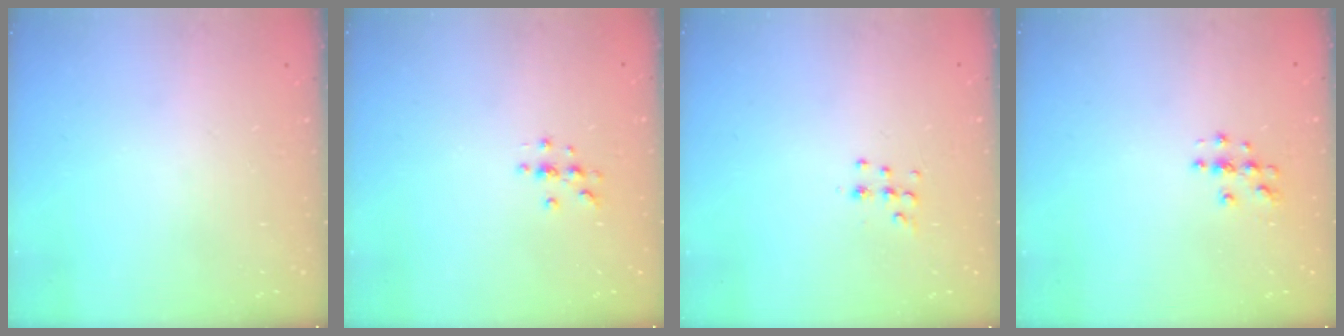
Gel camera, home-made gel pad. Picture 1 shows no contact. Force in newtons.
{"total": 3.2, "press": 3.2, "slide": 0.4}
{"total": 7.6, "press": 7.5, "slide": 1.2}
{"total": 3.8, "press": 3.8, "slide": 0.2}